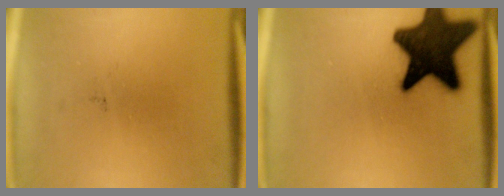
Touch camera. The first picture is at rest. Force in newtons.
{"total": 17.2}